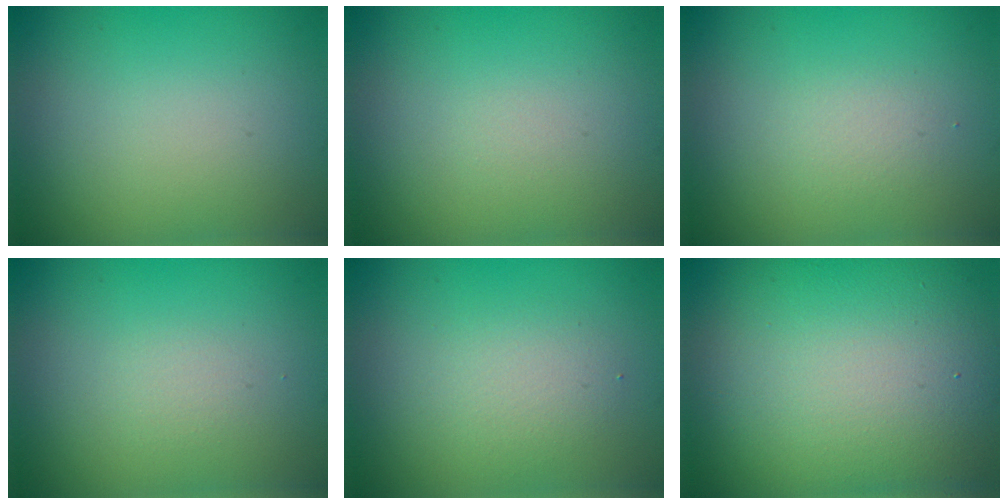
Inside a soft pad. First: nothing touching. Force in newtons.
{"total": 0.0}
{"total": 1.2, "press": 1.2, "slide": 0.0}
{"total": 0.7, "press": 0.7, "slide": 0.1}
{"total": 2.2, "press": 2.2, "slide": 0.1}
{"total": 14.3, "press": 14.3, "slide": 0.9}